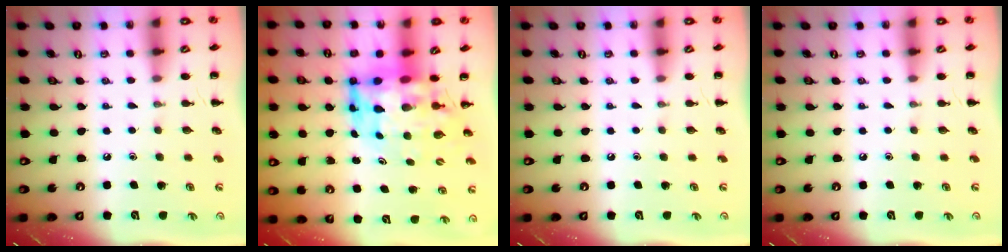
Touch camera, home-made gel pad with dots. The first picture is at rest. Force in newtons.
{"total": 8.3, "press": 7.9, "slide": 2.6}
{"total": 0.0}
{"total": 0.0}